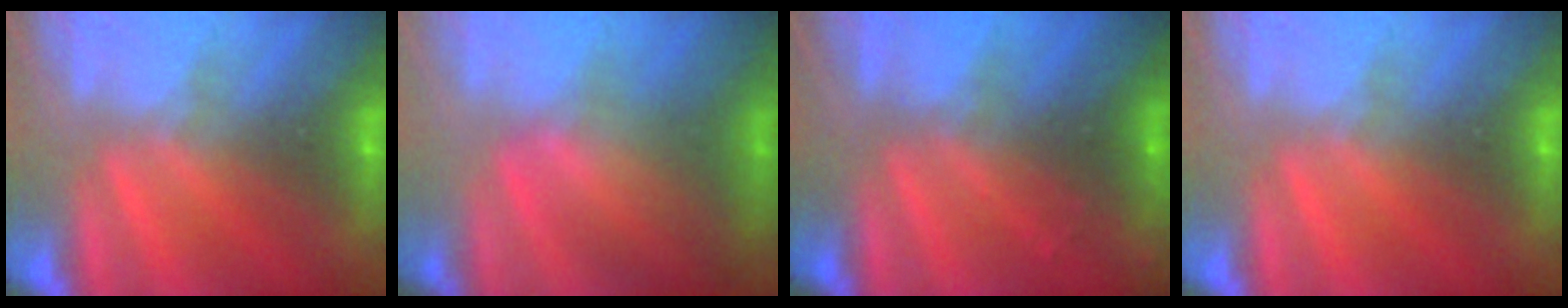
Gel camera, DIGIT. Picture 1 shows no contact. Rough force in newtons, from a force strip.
{"total": 3.7}
{"total": 2.9}
{"total": 0.0}